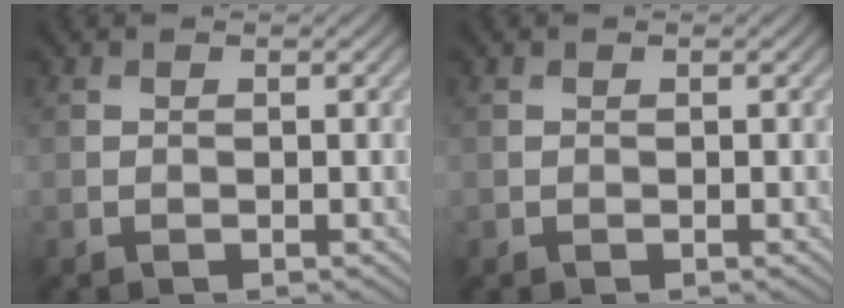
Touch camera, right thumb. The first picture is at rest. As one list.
[{"total": 0.0}]